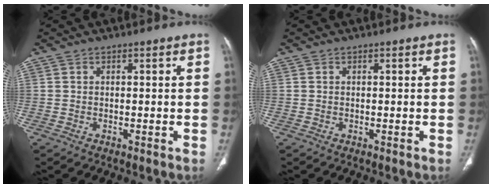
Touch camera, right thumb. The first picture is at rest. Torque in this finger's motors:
{"motor_torque": [-0.31, 0.31, -0.24, 0.22, 0.01]}